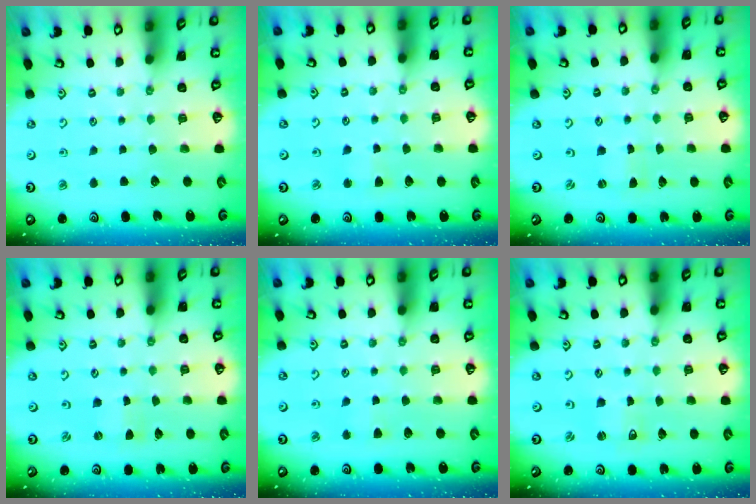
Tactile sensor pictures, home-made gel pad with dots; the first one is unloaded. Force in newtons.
{"total": 2.1, "press": 2.1, "slide": 0.5}
{"total": 0.0}
{"total": 0.0}
{"total": 2.9, "press": 2.9, "slide": 0.4}
{"total": 2.7, "press": 2.7, "slide": 0.3}